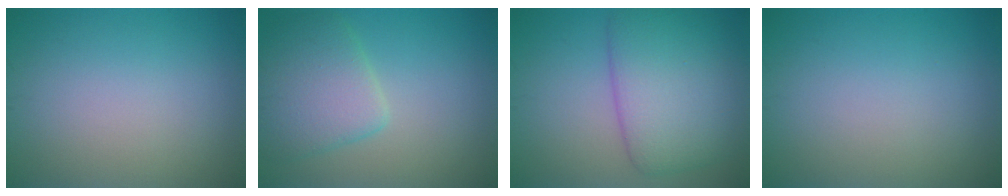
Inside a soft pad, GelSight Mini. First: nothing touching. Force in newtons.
{"total": 4.9, "press": 4.9, "slide": 0.3}
{"total": 7.7, "press": 7.7, "slide": 0.2}
{"total": 0.0}